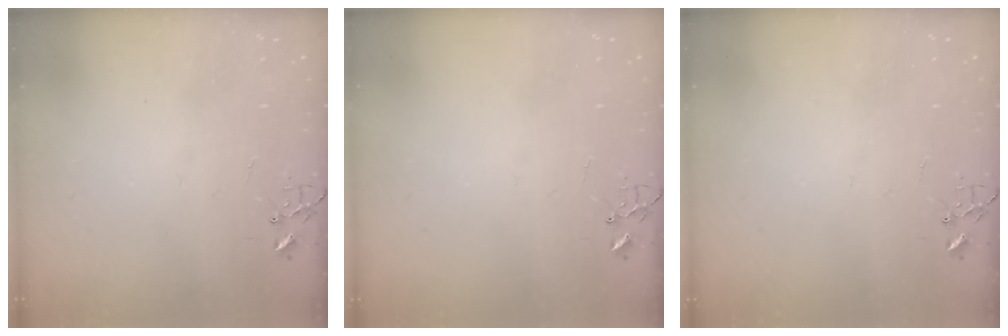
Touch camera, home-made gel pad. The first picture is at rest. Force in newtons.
{"total": 0.0}
{"total": 0.0}